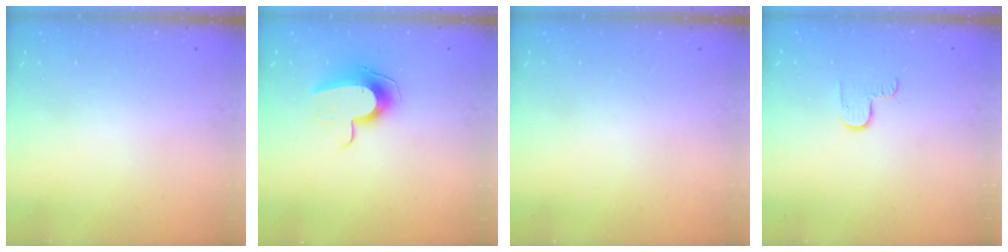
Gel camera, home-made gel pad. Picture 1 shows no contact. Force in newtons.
{"total": 9.7, "press": 9.7, "slide": 1.0}
{"total": 0.0}
{"total": 3.1, "press": 3.1, "slide": 0.4}